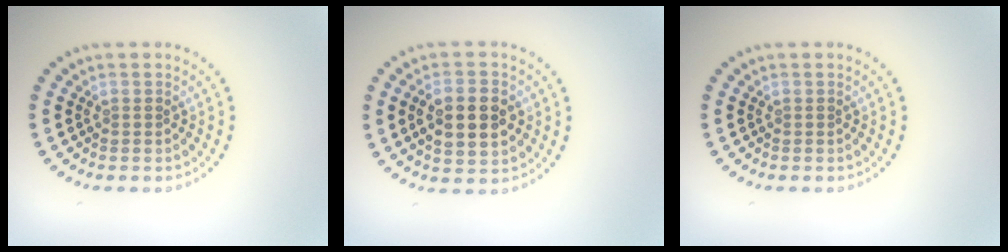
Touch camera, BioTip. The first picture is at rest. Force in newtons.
{"total": 5.2, "press": 5.2, "slide": 0.4}
{"total": 0.0}